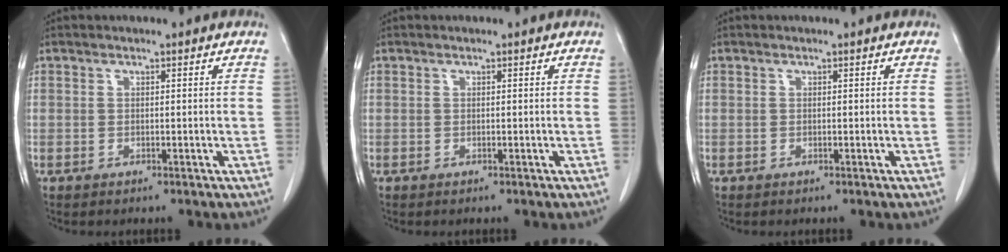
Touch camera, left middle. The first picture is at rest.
{"total": 0.0}
{"total": 0.0}